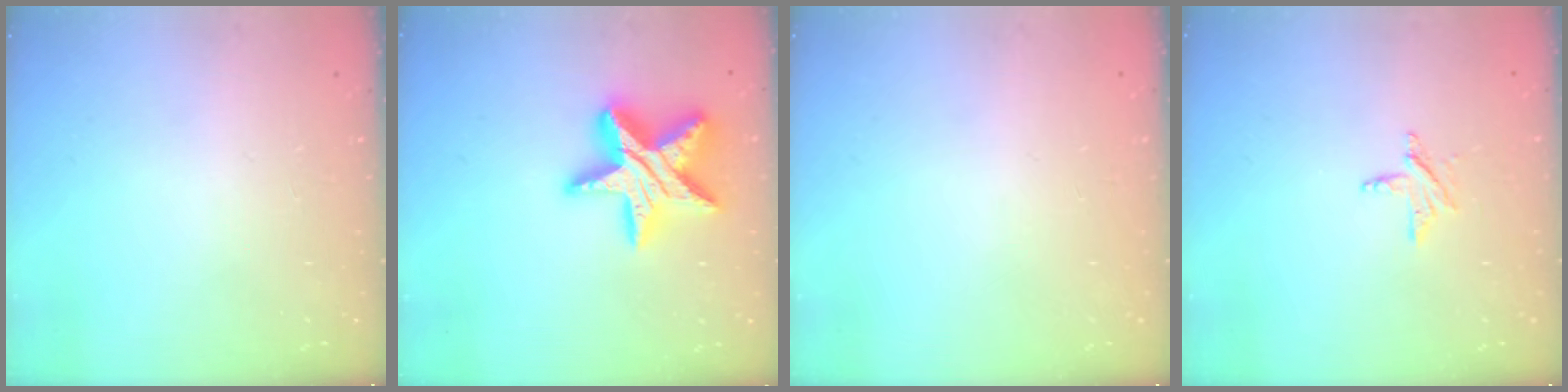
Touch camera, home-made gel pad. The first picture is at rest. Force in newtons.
{"total": 19.8, "press": 19.8, "slide": 1.6}
{"total": 0.0}
{"total": 4.0, "press": 4.0, "slide": 0.3}